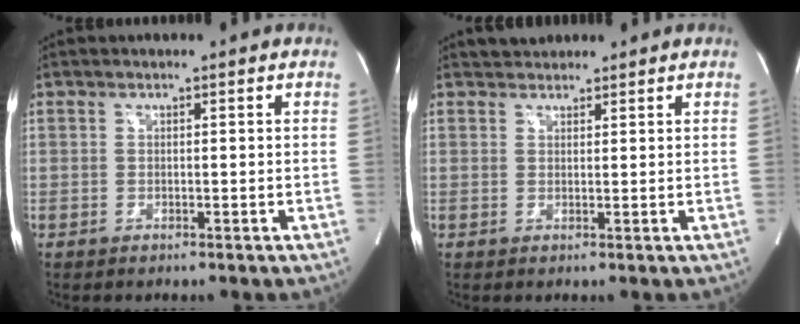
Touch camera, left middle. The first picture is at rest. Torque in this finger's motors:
{"motor_torque": [0.06, -0.01, -0.09, 0.00]}